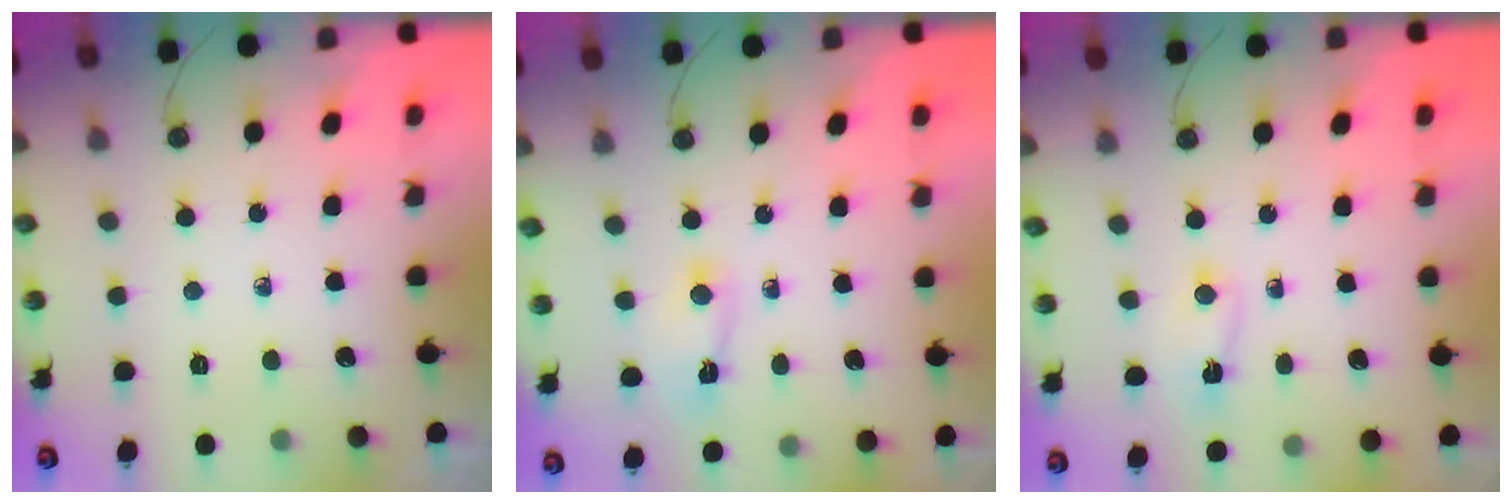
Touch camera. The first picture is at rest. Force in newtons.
{"total": 2.3, "press": 2.3, "slide": 0.3}
{"total": 2.0, "press": 1.6, "slide": 1.2}